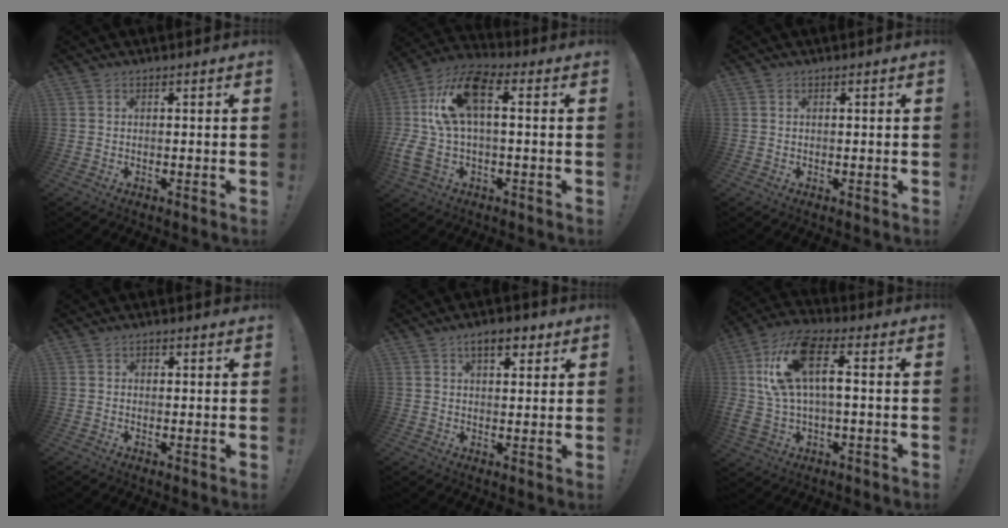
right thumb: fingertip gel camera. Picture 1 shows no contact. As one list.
[{"total": 16.2, "force": [2.2, 8.1, 13.9], "torque": [-0.276, 0.007, 0.041]}, {"total": 0.0}, {"total": 1.0, "force": [0.4, 0.8, 0.4], "torque": [-0.006, 0.002, 0.007]}, {"total": 6.3, "force": [3.5, 3.1, 4.2], "torque": [-0.065, -0.003, 0.061]}, {"total": 16.3, "force": [3.6, 7.7, 14.0], "torque": [-0.265, 0.003, 0.061]}]